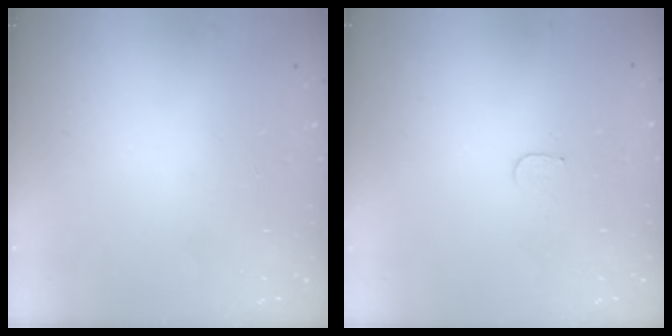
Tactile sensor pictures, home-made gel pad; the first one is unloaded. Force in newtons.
{"total": 3.7, "press": 3.7, "slide": 0.3}